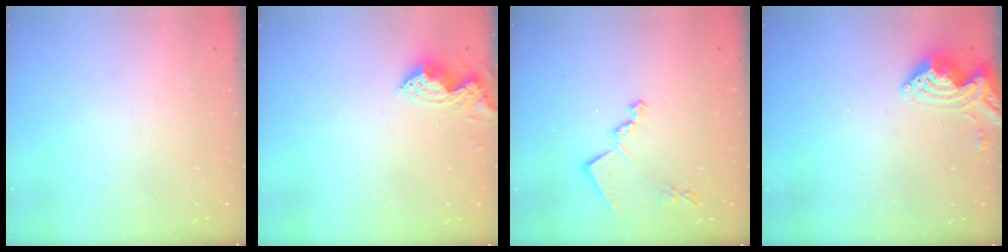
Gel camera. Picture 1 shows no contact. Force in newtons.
{"total": 9.0, "press": 8.9, "slide": 0.5}
{"total": 12.1, "press": 12.0, "slide": 0.4}
{"total": 7.5, "press": 7.5, "slide": 0.6}